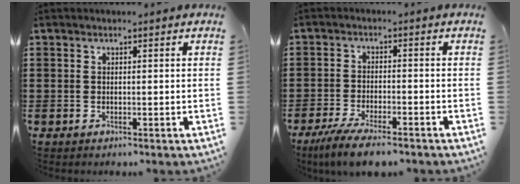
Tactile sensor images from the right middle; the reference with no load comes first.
{"total": 5.0, "force": [-4.4, 0.4, 2.4], "torque": [-0.060, -0.014, -0.086]}